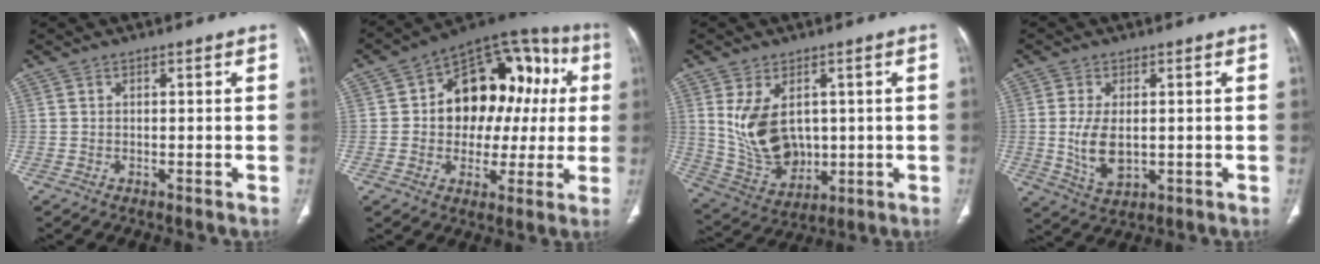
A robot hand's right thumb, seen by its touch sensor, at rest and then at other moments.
{"total": 20.5, "force": [2.5, 14.2, 14.6], "torque": [-0.136, 0.043, 0.035]}
{"total": 12.3, "force": [2.1, 8.3, 8.8], "torque": [-0.138, -0.013, 0.067]}
{"total": 7.3, "force": [-0.2, 4.1, 6.1], "torque": [-0.115, -0.013, 0.006]}